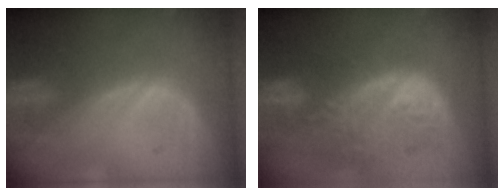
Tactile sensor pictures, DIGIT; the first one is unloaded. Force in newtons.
{"total": 12.1, "press": 10.8, "slide": 5.6}